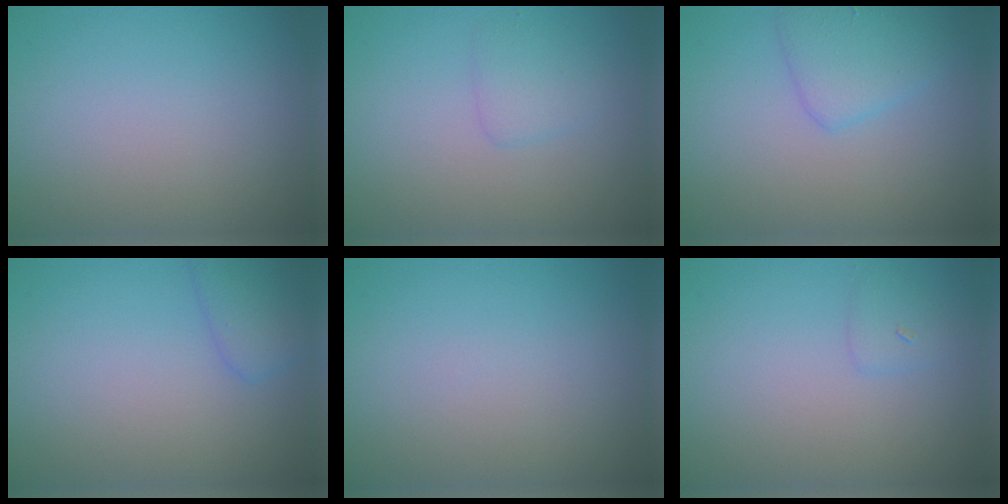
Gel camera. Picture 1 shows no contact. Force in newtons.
{"total": 1.5, "press": 1.5, "slide": 0.1}
{"total": 2.9, "press": 2.9, "slide": 0.1}
{"total": 2.3, "press": 2.2, "slide": 0.2}
{"total": 0.0}
{"total": 0.5, "press": 0.5, "slide": 0.0}